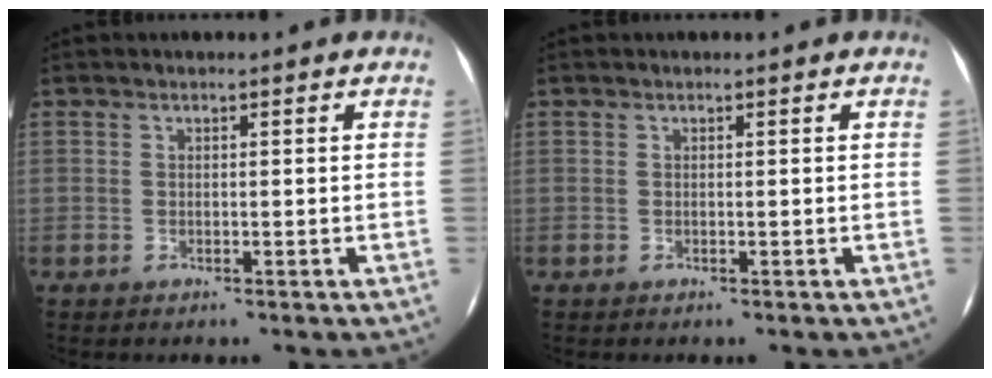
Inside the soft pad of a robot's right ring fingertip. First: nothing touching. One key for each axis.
{"total": 0.0}